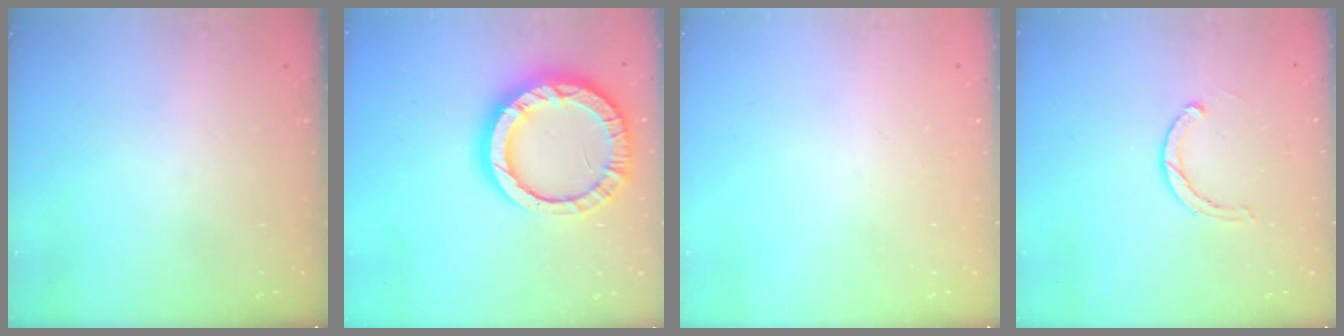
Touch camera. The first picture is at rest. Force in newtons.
{"total": 17.2, "press": 17.1, "slide": 1.9}
{"total": 0.0}
{"total": 2.8, "press": 2.8, "slide": 0.2}